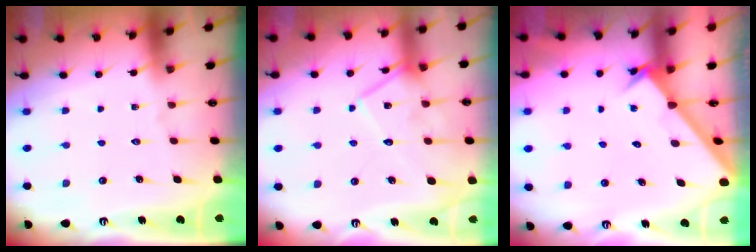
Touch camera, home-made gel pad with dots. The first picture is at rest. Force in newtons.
{"total": 13.9, "press": 13.8, "slide": 0.9}
{"total": 2.2, "press": 2.2, "slide": 0.2}